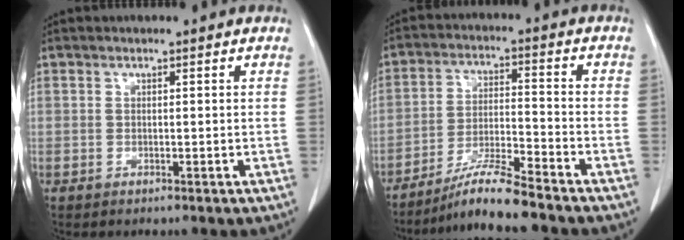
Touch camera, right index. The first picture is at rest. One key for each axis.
{"total": 8.1, "fx": -7.0, "fy": -0.8, "fz": 4.0, "tx": -0.077, "ty": -0.016, "tz": -0.128}